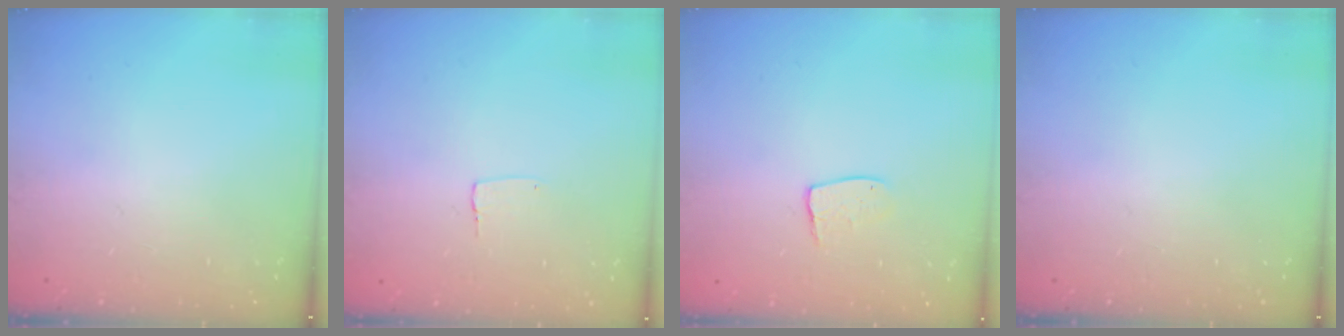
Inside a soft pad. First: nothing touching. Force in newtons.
{"total": 3.3, "press": 3.3, "slide": 0.1}
{"total": 6.6, "press": 6.6, "slide": 0.4}
{"total": 0.0}